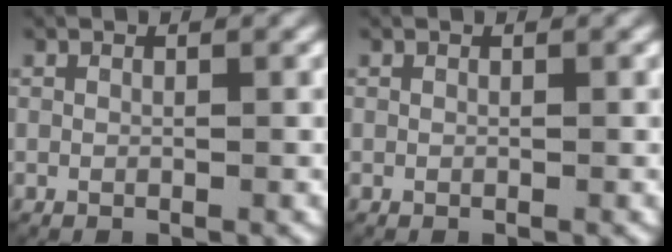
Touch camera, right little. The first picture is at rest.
{"total": 0.0}